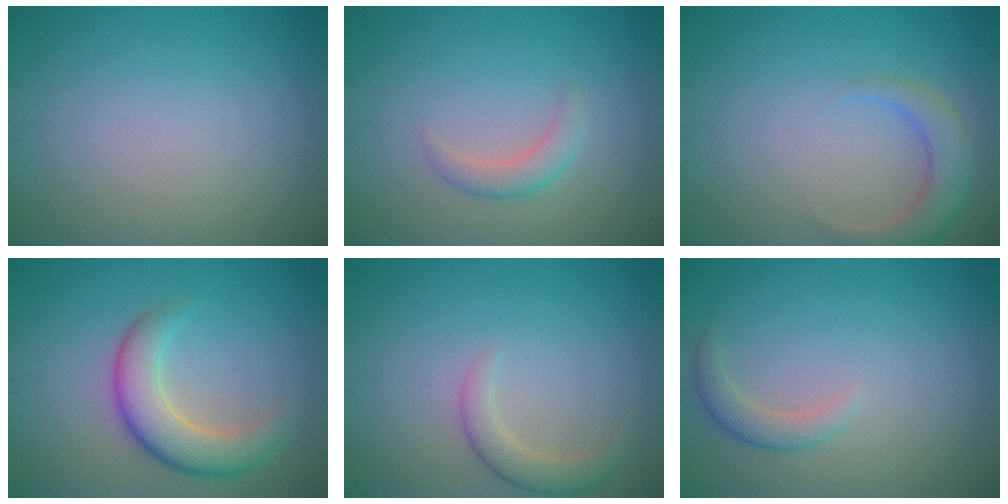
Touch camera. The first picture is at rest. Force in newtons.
{"total": 1.8, "press": 1.8, "slide": 0.2}
{"total": 3.3, "press": 3.2, "slide": 0.4}
{"total": 5.2, "press": 5.2, "slide": 0.4}
{"total": 2.4, "press": 2.4, "slide": 0.3}
{"total": 1.8, "press": 1.7, "slide": 0.2}